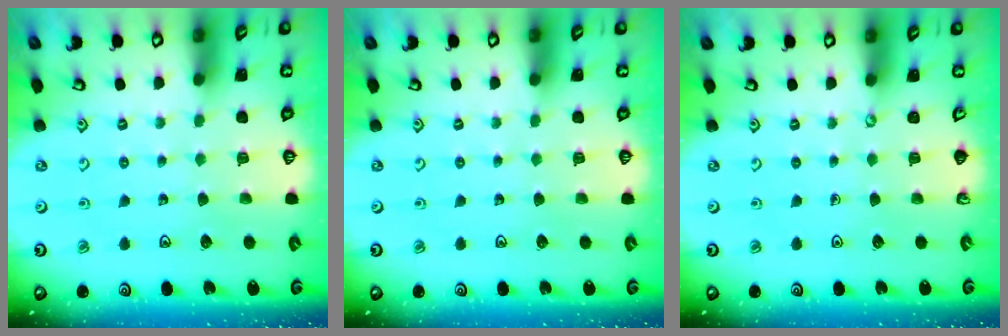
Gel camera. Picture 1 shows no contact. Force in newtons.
{"total": 0.0}
{"total": 0.0}